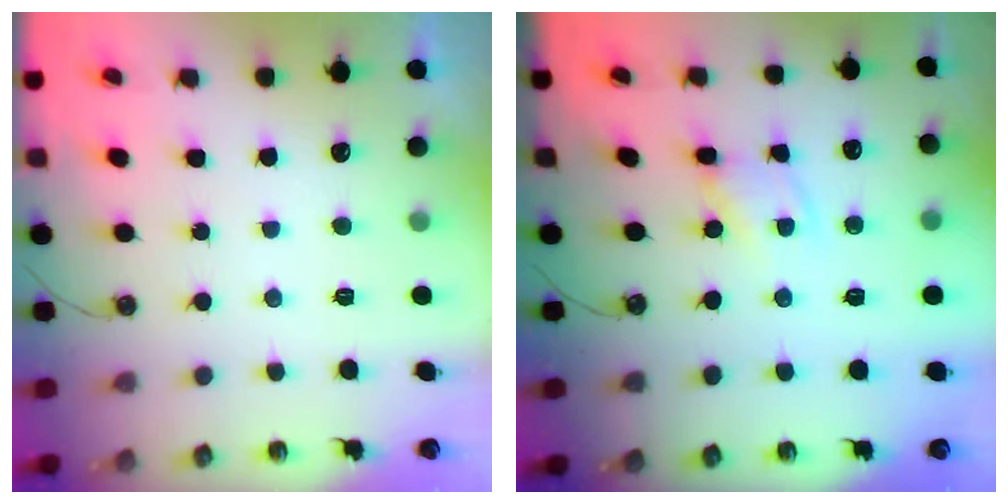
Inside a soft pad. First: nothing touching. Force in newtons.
{"total": 2.1, "press": 2.1, "slide": 0.3}